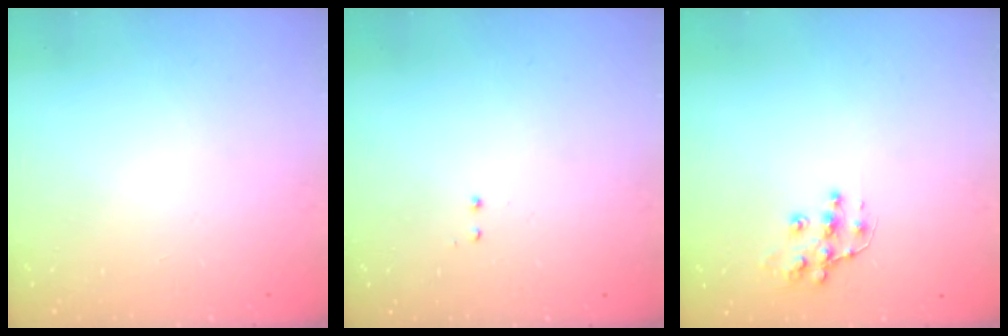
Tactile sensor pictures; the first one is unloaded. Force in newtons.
{"total": 0.5, "press": 0.5, "slide": 0.3}
{"total": 10.2, "press": 10.2, "slide": 0.8}